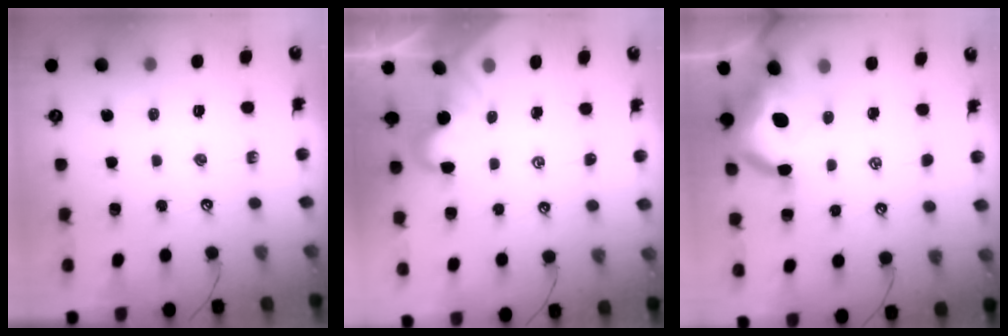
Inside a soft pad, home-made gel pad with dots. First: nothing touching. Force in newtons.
{"total": 1.2, "press": 1.2, "slide": 0.3}
{"total": 10.8, "press": 10.6, "slide": 2.2}